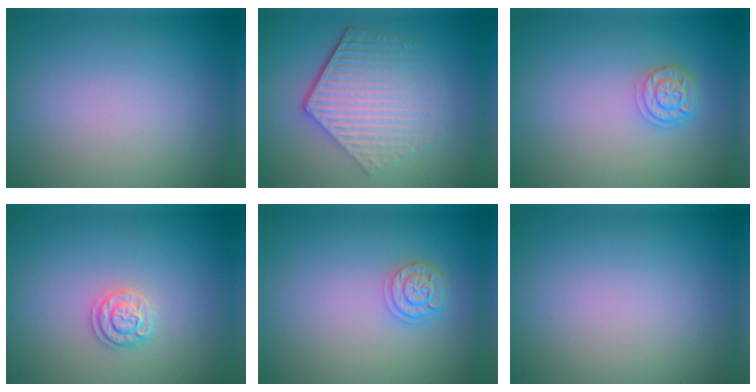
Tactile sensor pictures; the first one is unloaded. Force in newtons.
{"total": 6.2, "press": 4.5, "slide": 4.3}
{"total": 2.5, "press": 2.1, "slide": 1.4}
{"total": 1.8, "press": 1.7, "slide": 0.3}
{"total": 2.5, "press": 2.1, "slide": 1.4}
{"total": 0.0}